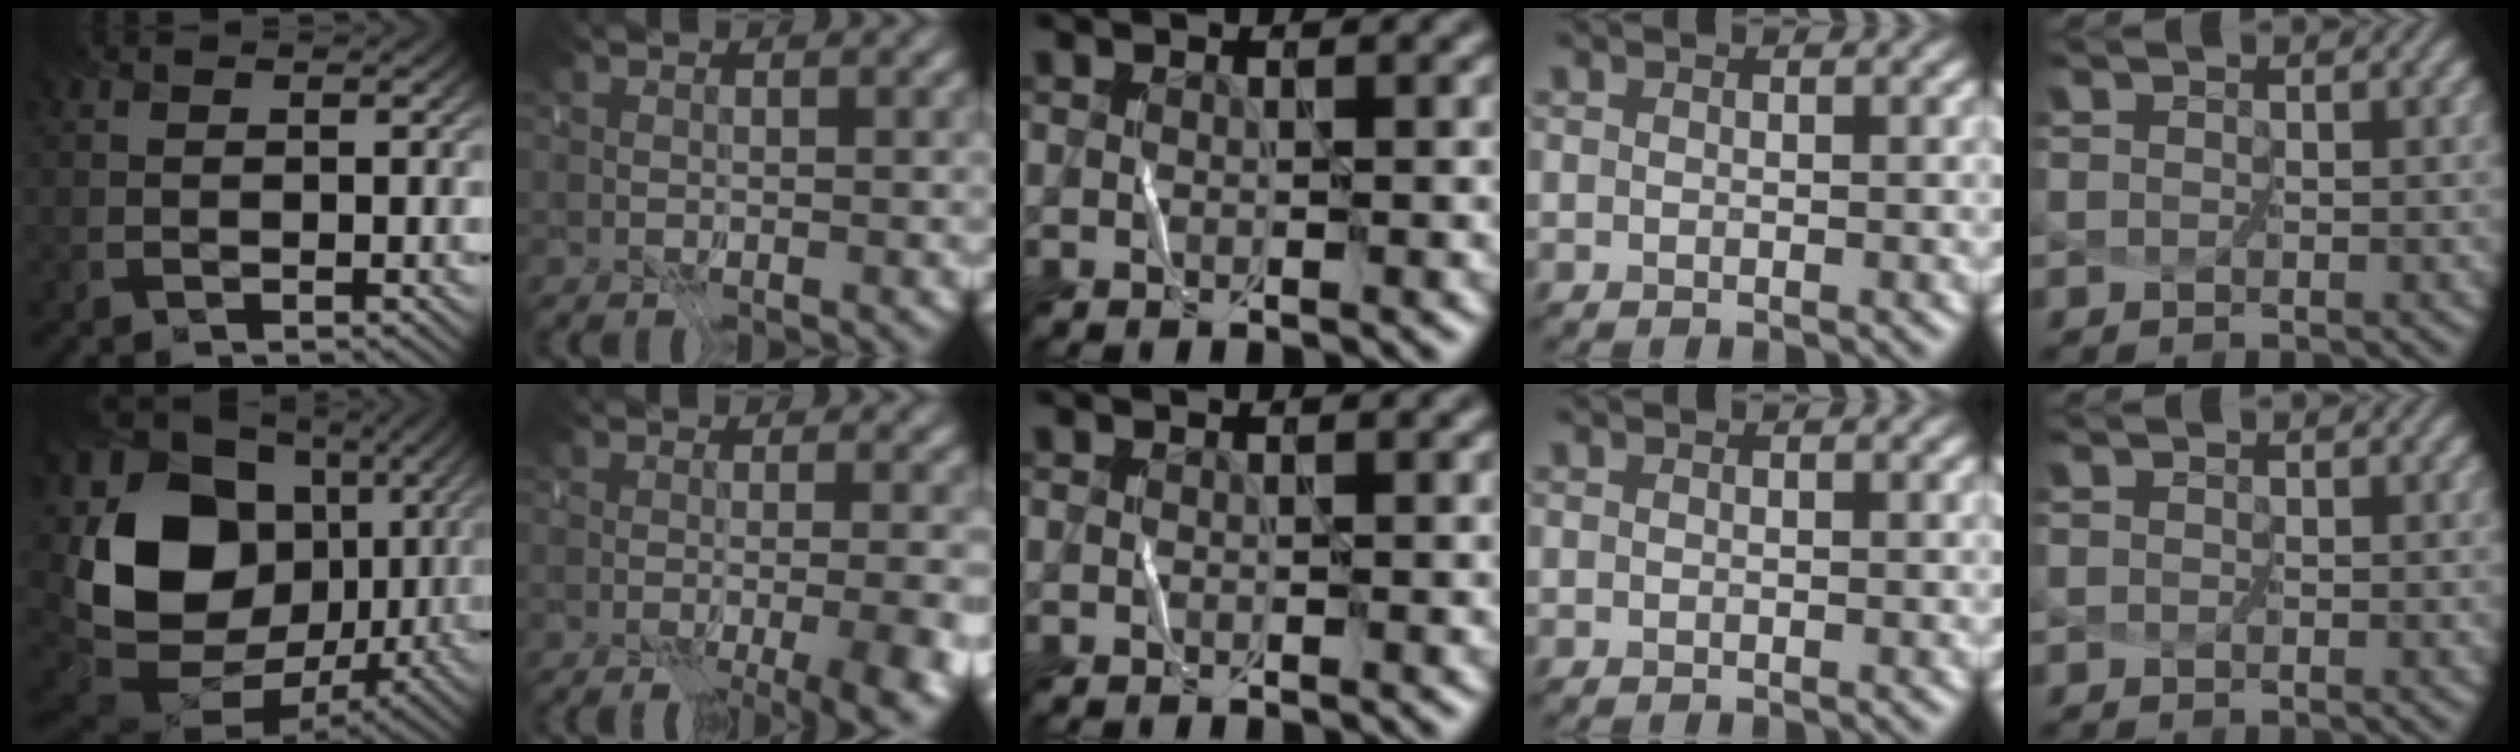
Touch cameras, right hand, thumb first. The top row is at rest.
{"thumb": {"total": 19.1, "force": [1.7, 15.1, 11.6], "torque": [-0.277, -0.030, 0.045]}, "index": {"total": 11.7, "force": [-5.9, 4.8, 8.9], "torque": [-0.076, -0.003, -0.056]}}